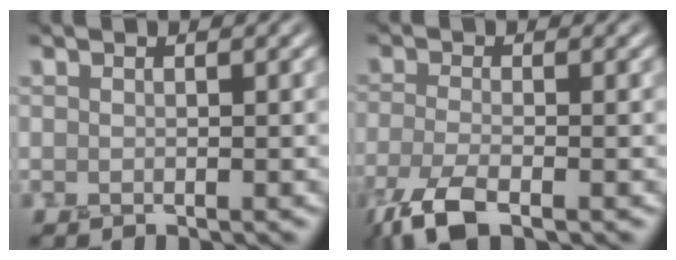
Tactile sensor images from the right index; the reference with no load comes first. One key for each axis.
{"total": 4.5, "fx": -3.1, "fy": 1.4, "fz": 3.0, "tx": -0.069, "ty": -0.007, "tz": -0.069}